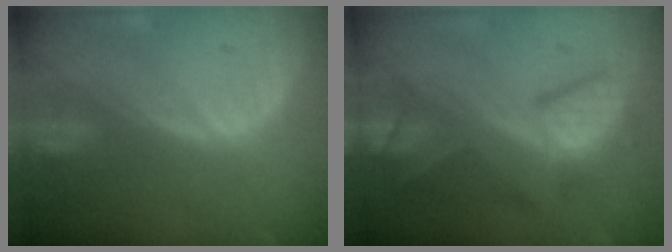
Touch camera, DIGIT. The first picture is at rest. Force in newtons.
{"total": 10.1, "press": 8.7, "slide": 5.0}